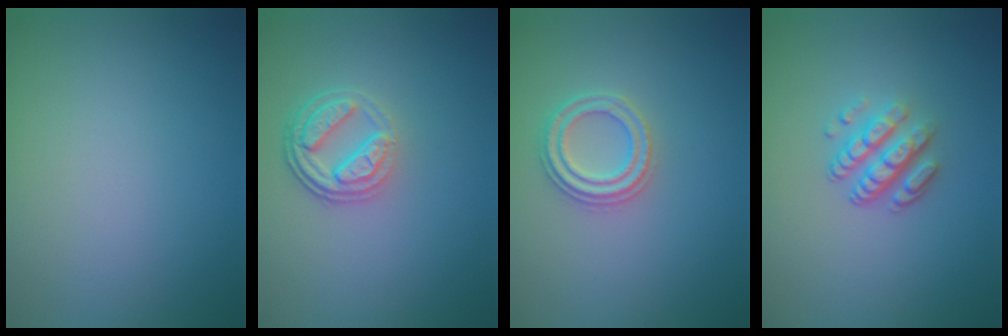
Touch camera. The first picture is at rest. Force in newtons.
{"total": 3.7, "press": 2.8, "slide": 2.4}
{"total": 2.3, "press": 2.3, "slide": 0.3}
{"total": 3.4, "press": 2.4, "slide": 2.4}